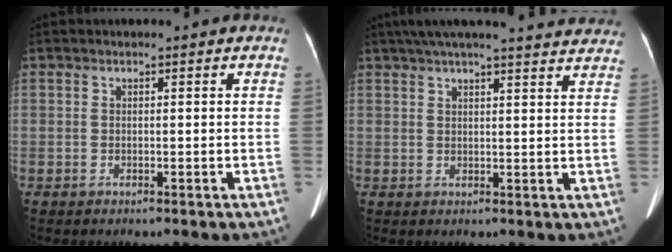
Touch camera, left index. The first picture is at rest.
{"total": 23.0, "force": [20.8, 2.2, 9.7], "torque": [-0.149, 0.019, 0.260]}